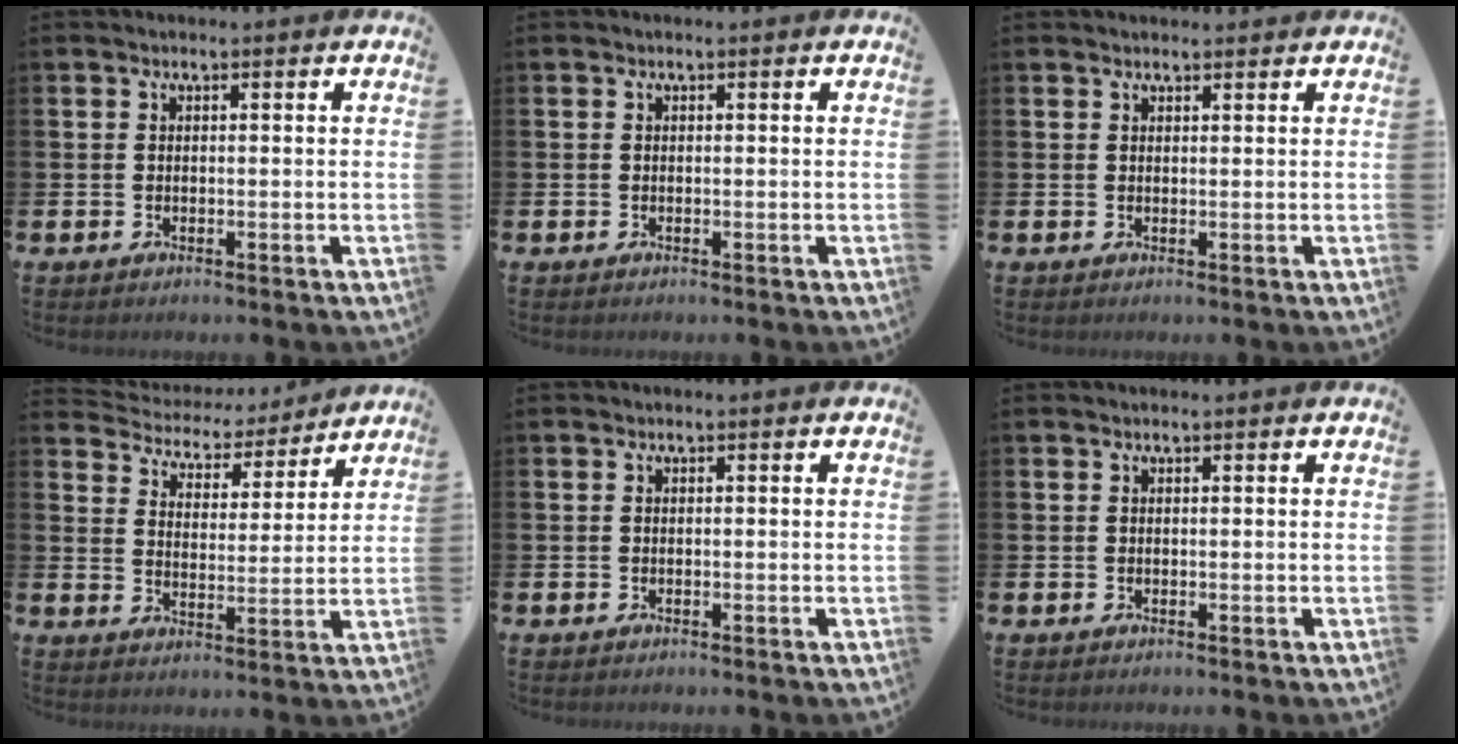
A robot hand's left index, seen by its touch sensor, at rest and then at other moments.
{"total": 0.0}
{"total": 1.0, "force": [1.0, 0.2, 0.1], "torque": [0.005, 0.000, 0.016]}
{"total": 4.7, "force": [4.3, 1.8, 0.2], "torque": [-0.032, -0.040, 0.068]}
{"total": 0.0}
{"total": 0.0}